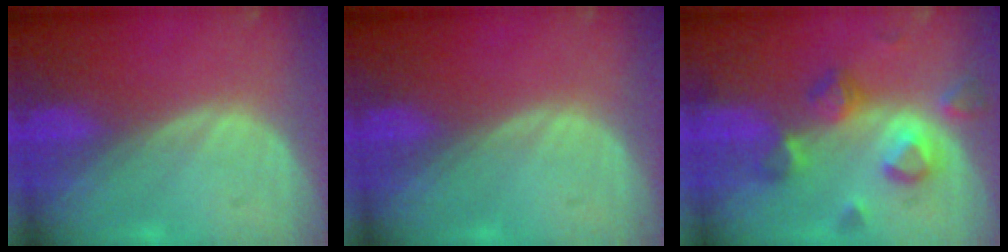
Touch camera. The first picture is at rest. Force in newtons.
{"total": 0.0}
{"total": 7.2, "press": 7.1, "slide": 1.0}